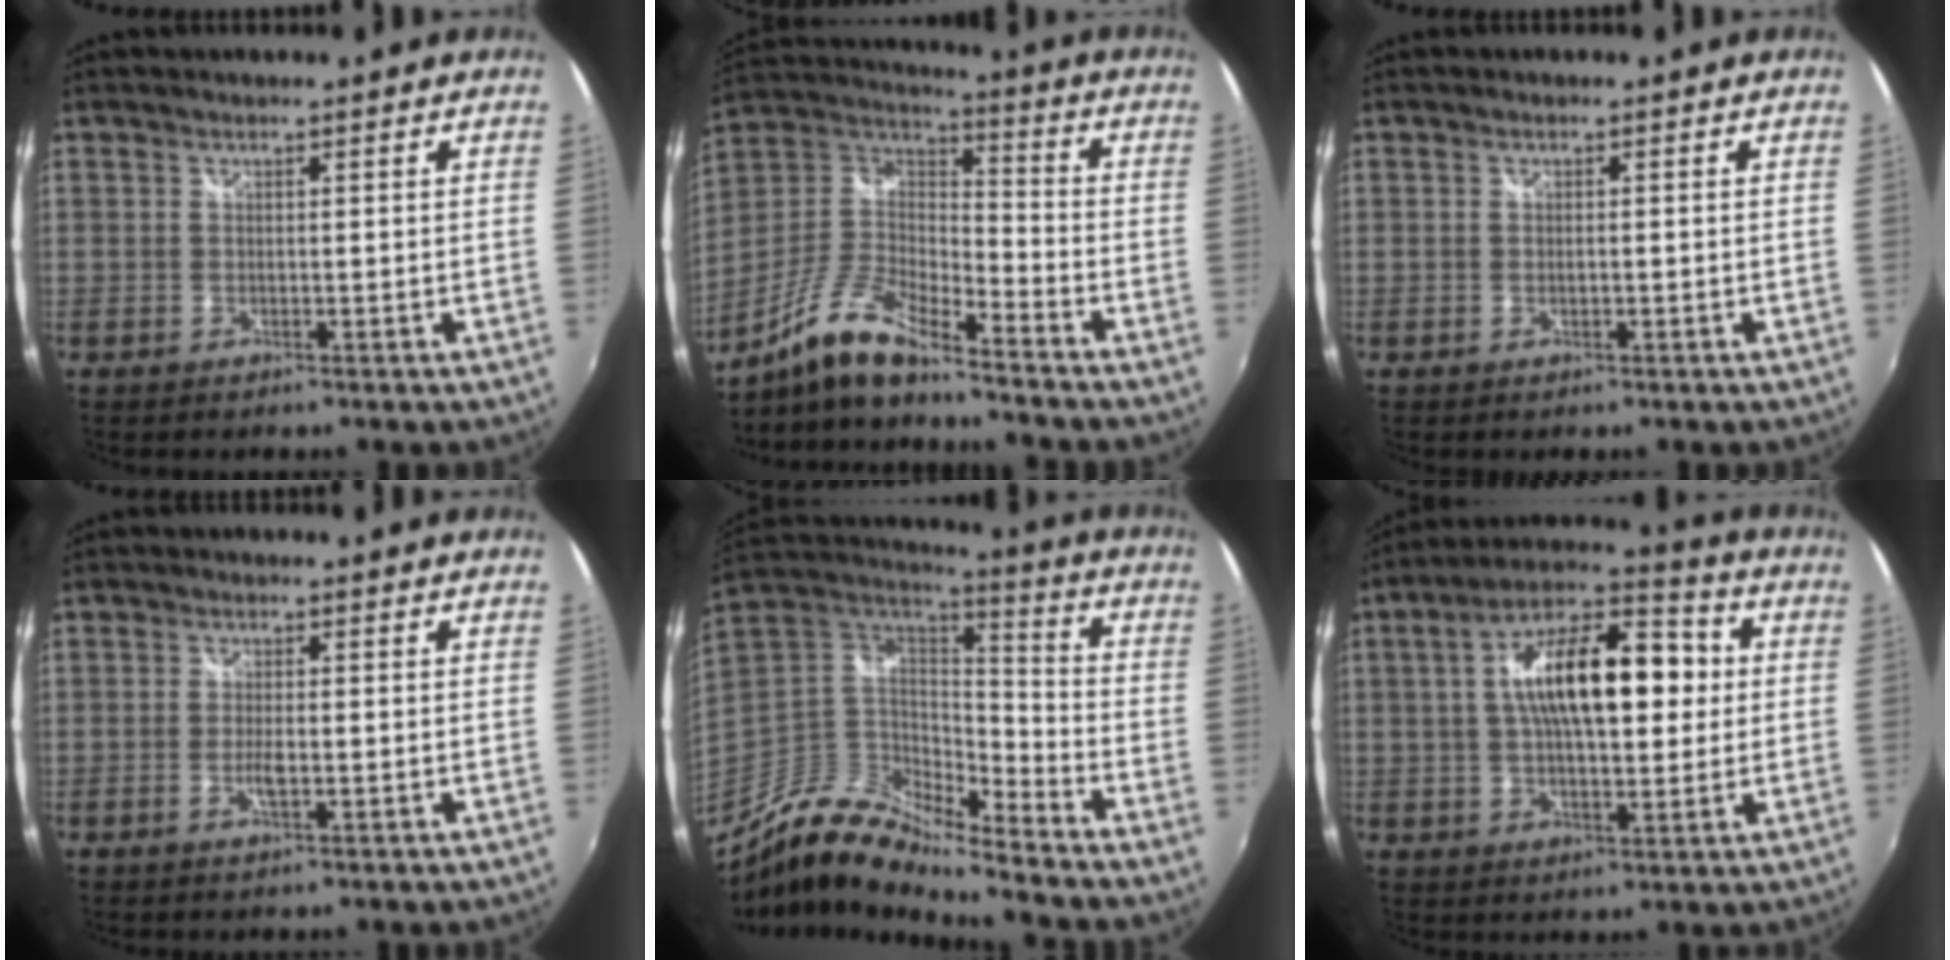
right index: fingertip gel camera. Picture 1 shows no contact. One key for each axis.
{"total": 13.1, "fx": -10.0, "fy": 2.8, "fz": 8.0, "tx": -0.176, "ty": 0.000, "tz": -0.202}
{"total": 0.7, "fx": -0.1, "fy": 0.4, "fz": 0.5, "tx": -0.010, "ty": -0.002, "tz": -0.003}
{"total": 2.7, "fx": -0.9, "fy": 0.9, "fz": 2.4, "tx": -0.048, "ty": -0.005, "tz": -0.016}
{"total": 13.7, "fx": -10.7, "fy": 3.5, "fz": 7.8, "tx": -0.151, "ty": -0.007, "tz": -0.215}
{"total": 17.2, "fx": 2.3, "fy": 7.4, "fz": 15.4, "tx": -0.265, "ty": 0.029, "tz": 0.027}